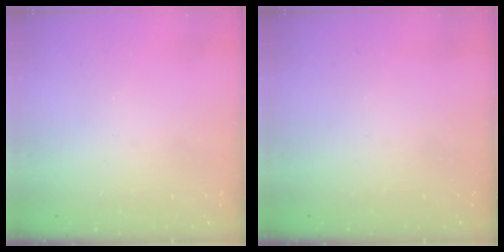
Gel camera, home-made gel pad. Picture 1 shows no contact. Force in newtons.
{"total": 0.0}